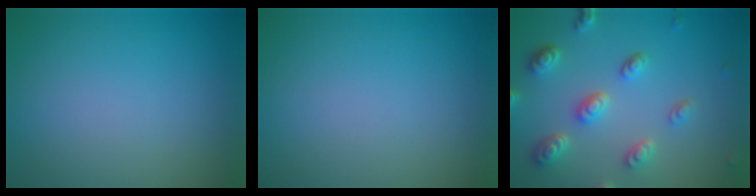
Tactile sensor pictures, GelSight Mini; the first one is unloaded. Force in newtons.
{"total": 0.0}
{"total": 4.6, "press": 3.7, "slide": 2.7}